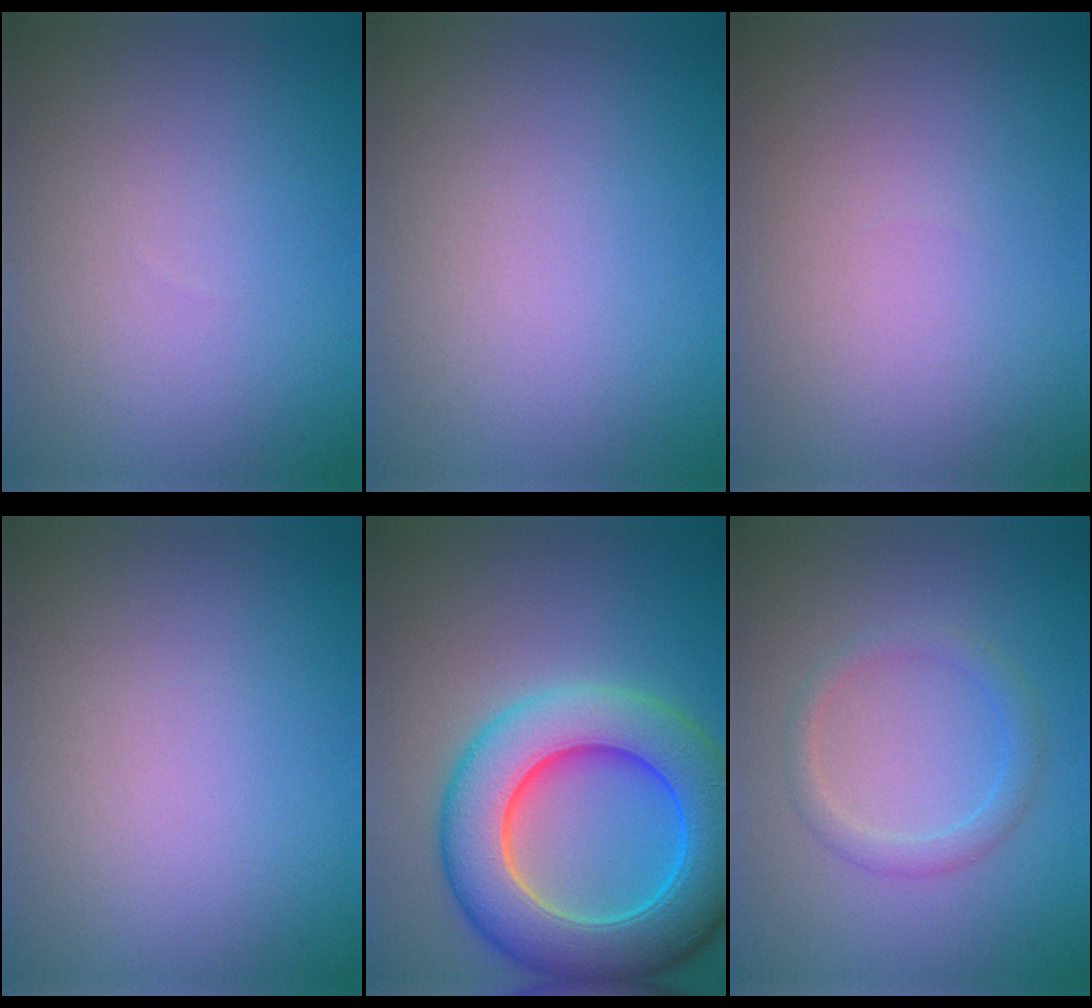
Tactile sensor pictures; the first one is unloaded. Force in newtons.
{"total": 0.0}
{"total": 0.0}
{"total": 0.0}
{"total": 10.8, "press": 10.8, "slide": 0.2}
{"total": 2.0, "press": 2.0, "slide": 0.1}